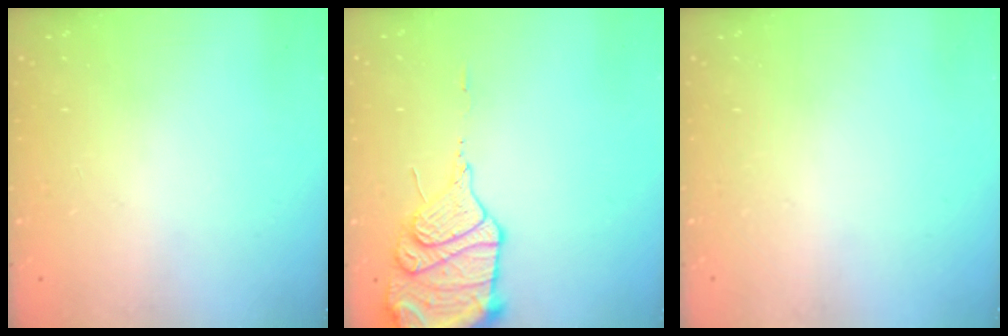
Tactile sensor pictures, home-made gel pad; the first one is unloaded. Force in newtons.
{"total": 16.7, "press": 16.3, "slide": 3.4}
{"total": 0.0}